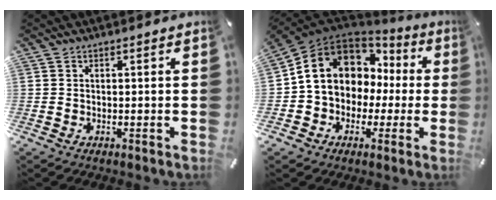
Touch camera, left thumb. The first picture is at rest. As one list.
[{"total": 12.2, "force": [3.0, 10.3, 5.8], "torque": [-0.122, -0.016, 0.061]}]